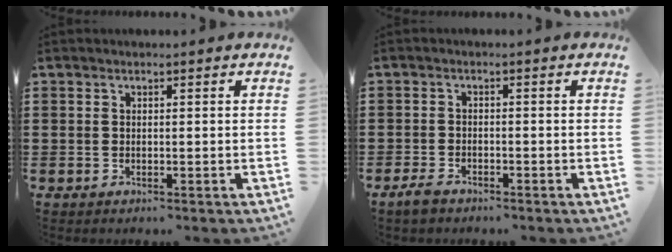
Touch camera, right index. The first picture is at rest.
{"total": 1.9, "force": [-1.7, 0.6, 0.6], "torque": [-0.023, 0.000, -0.037]}